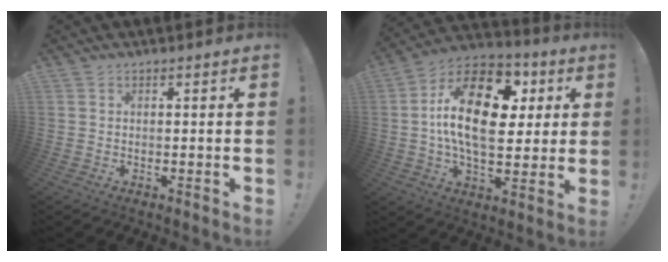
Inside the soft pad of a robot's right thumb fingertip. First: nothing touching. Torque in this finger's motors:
{"motor_torque": [1.51, 3.50, 1.48, -0.89, 0.14]}